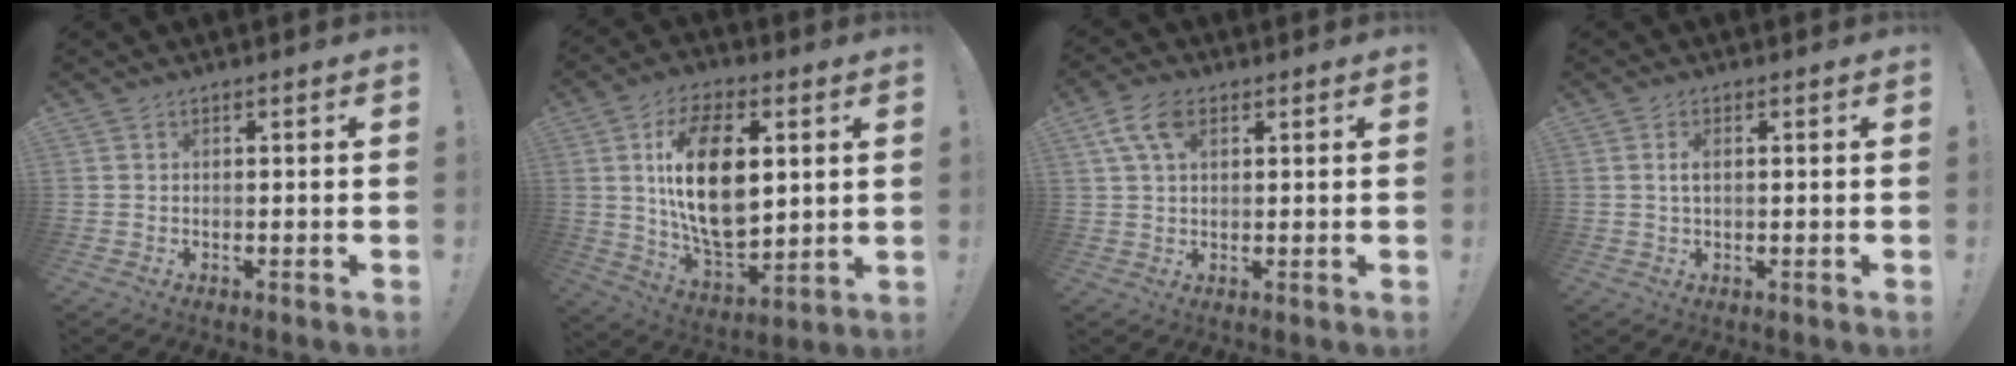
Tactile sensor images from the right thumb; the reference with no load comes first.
{"total": 21.0, "force": [4.8, 11.9, 16.6], "torque": [-0.308, -0.016, 0.081]}
{"total": 7.8, "force": [3.2, 4.6, 5.5], "torque": [-0.106, 0.003, 0.061]}
{"total": 2.1, "force": [0.2, 0.8, 1.9], "torque": [-0.037, 0.003, 0.001]}